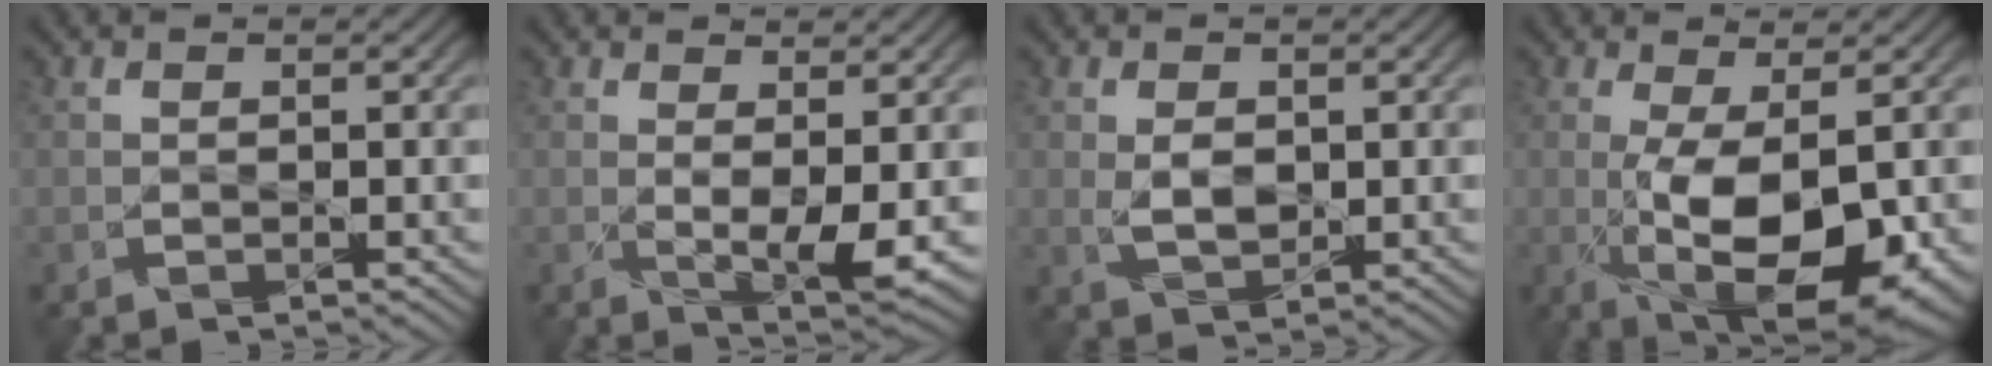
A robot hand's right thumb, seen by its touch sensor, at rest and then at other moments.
{"total": 4.2, "force": [0.1, 1.1, 4.0], "torque": [-0.093, -0.009, 0.009]}
{"total": 2.7, "force": [0.5, 1.6, 2.2], "torque": [-0.055, -0.002, 0.007]}
{"total": 11.0, "force": [-2.3, 4.2, 9.9], "torque": [-0.199, -0.026, -0.025]}